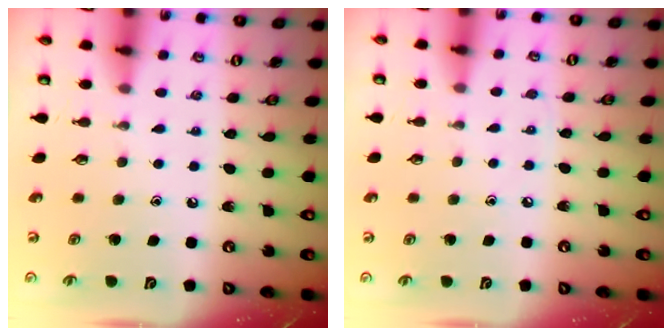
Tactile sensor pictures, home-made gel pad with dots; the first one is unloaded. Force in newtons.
{"total": 3.7, "press": 3.6, "slide": 0.6}